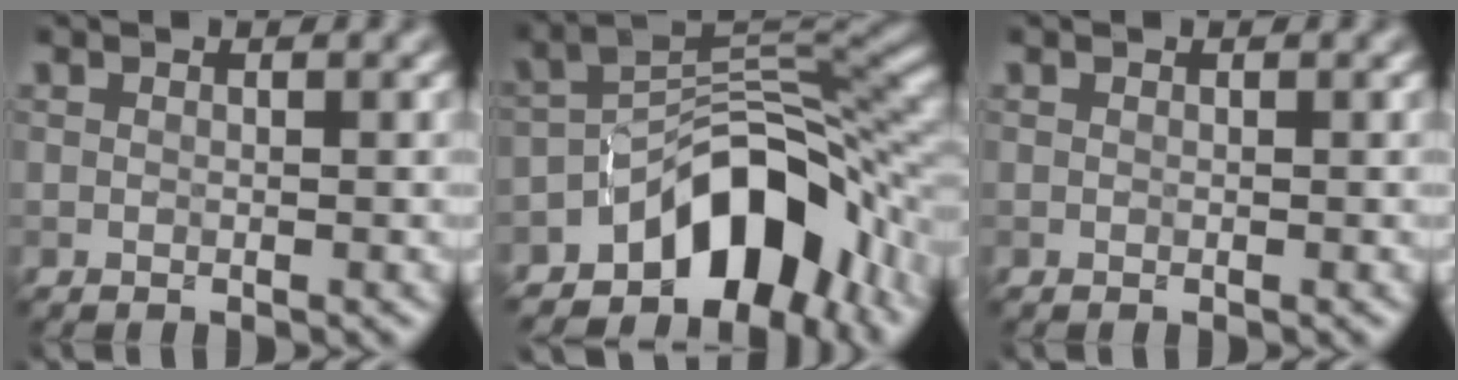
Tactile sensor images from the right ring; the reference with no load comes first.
{"total": 10.4, "force": [-6.2, 5.2, 6.5], "torque": [-0.070, 0.011, -0.113]}
{"total": 0.0}